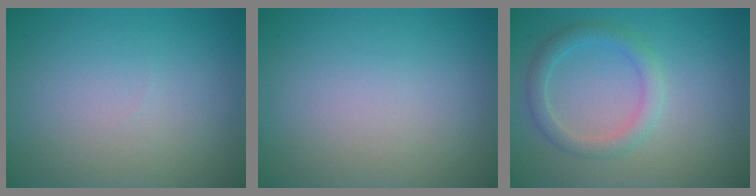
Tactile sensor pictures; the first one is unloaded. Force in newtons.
{"total": 0.0}
{"total": 2.4, "press": 2.4, "slide": 0.1}